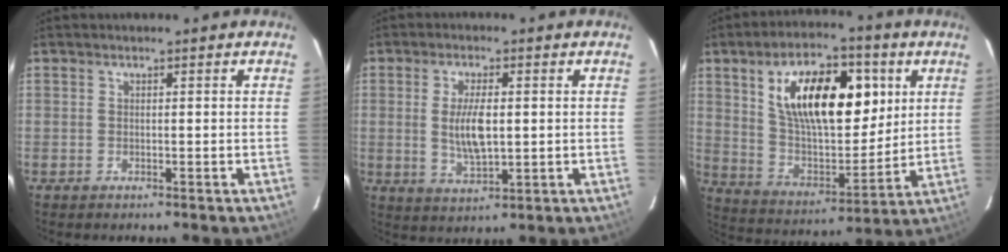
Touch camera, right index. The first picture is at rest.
{"total": 7.4, "force": [0.4, 3.0, 6.8], "torque": [-0.129, -0.005, 0.012]}
{"total": 21.4, "force": [7.2, 10.8, 17.0], "torque": [-0.282, 0.010, 0.132]}